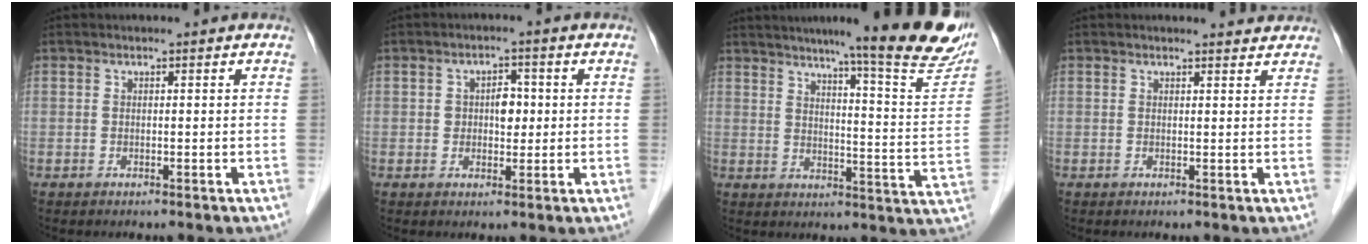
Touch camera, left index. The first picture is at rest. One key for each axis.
{"total": 3.4, "fx": 0.3, "fy": 2.2, "fz": 2.6, "tx": -0.038, "ty": 0.010, "tz": 0.006}
{"total": 20.8, "fx": 16.9, "fy": -0.2, "fz": 12.1, "tx": -0.155, "ty": -0.054, "tz": 0.205}
{"total": 2.3, "fx": 2.3, "fy": 0.3, "fz": 0.1, "tx": -0.009, "ty": -0.003, "tz": 0.020}